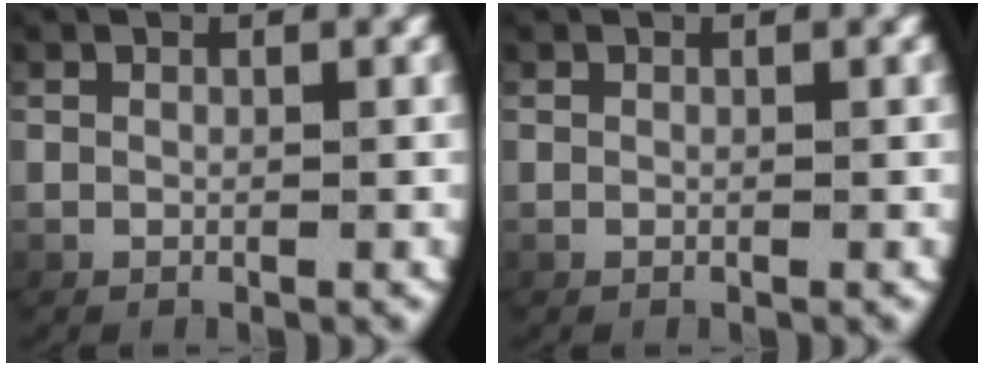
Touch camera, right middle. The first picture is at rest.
{"total": 0.0}